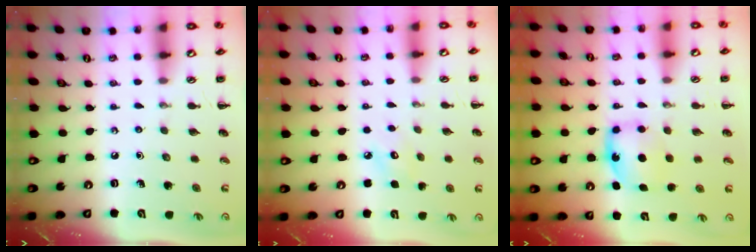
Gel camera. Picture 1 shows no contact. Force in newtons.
{"total": 3.8, "press": 3.7, "slide": 0.9}
{"total": 6.2, "press": 6.2, "slide": 0.8}